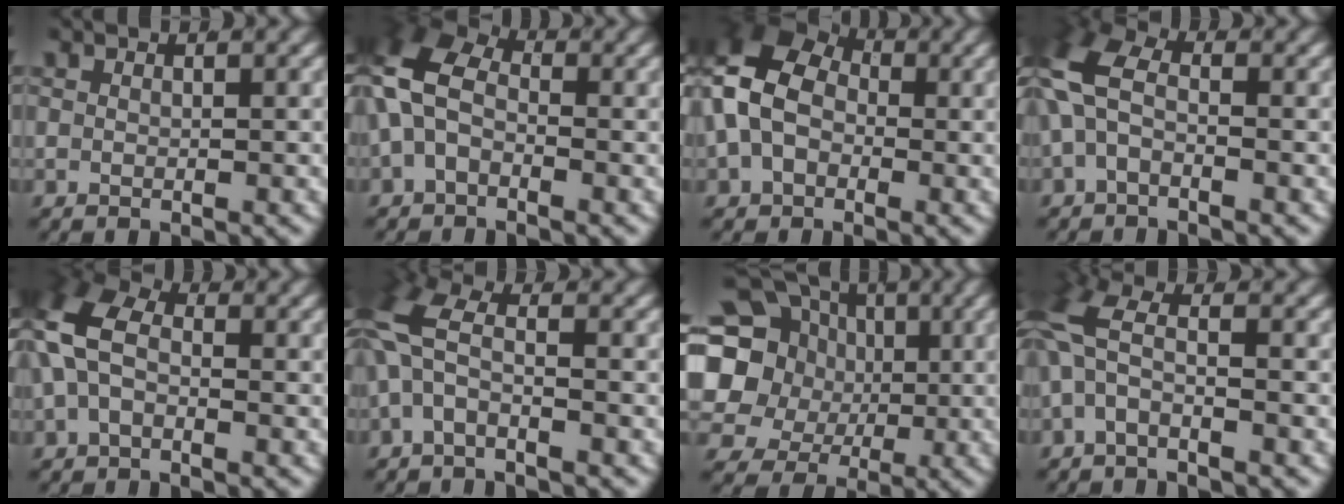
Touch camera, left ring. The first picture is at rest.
{"total": 7.4, "force": [1.1, 5.6, 4.7], "torque": [-0.113, -0.006, 0.010]}
{"total": 10.5, "force": [1.3, 8.4, 6.1], "torque": [-0.150, -0.017, 0.023]}
{"total": 4.7, "force": [0.6, 3.1, 3.5], "torque": [-0.094, -0.004, 0.011]}
{"total": 5.8, "force": [0.8, 4.1, 4.0], "torque": [-0.100, 0.004, 0.008]}
{"total": 3.8, "force": [0.2, 2.4, 3.0], "torque": [-0.092, -0.018, 0.012]}
{"total": 16.6, "force": [4.0, 13.9, 8.1], "torque": [-0.173, -0.017, 0.056]}
{"total": 3.2, "force": [0.1, 1.9, 2.6], "torque": [-0.080, -0.018, 0.008]}